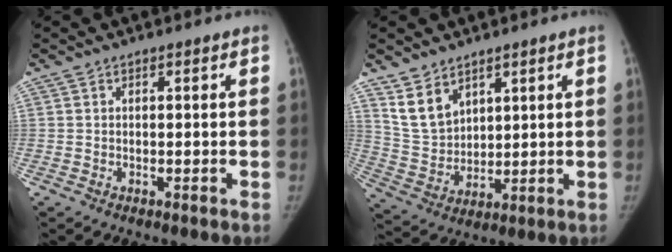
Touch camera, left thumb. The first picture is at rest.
{"total": 8.0, "force": [5.3, 5.0, 3.3], "torque": [-0.044, -0.032, 0.121]}